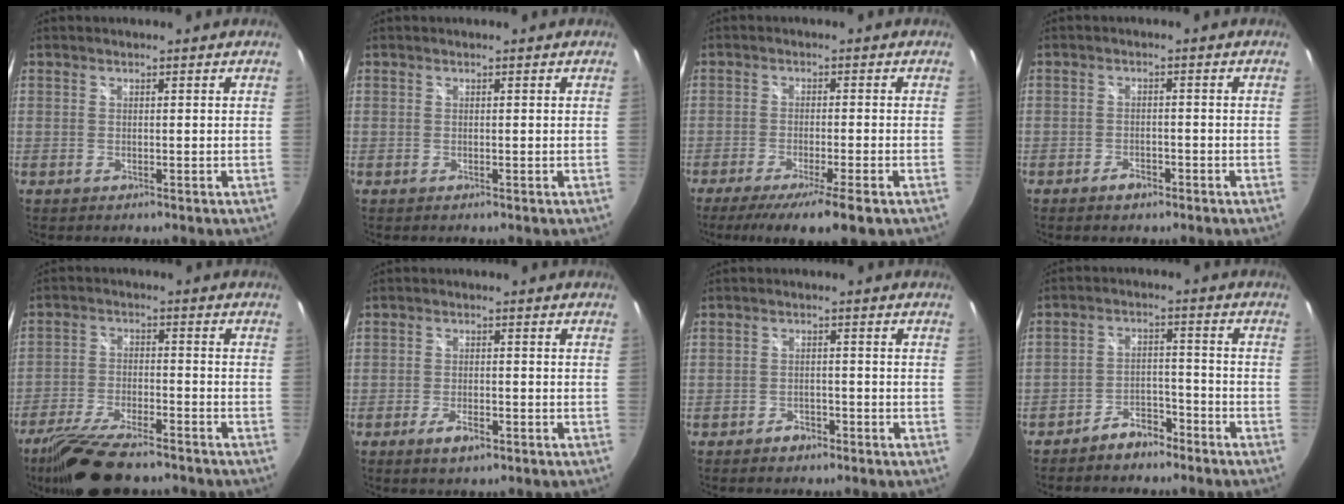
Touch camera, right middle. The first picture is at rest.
{"total": 0.0}
{"total": 10.6, "force": [-7.4, 0.8, 7.5], "torque": [-0.146, -0.039, -0.119]}
{"total": 2.5, "force": [-1.8, 1.2, 1.2], "torque": [-0.026, 0.001, -0.030]}
{"total": 14.0, "force": [-11.3, 3.5, 7.4], "torque": [-0.157, -0.029, -0.197]}
{"total": 4.0, "force": [-2.3, 1.5, 3.0], "torque": [-0.066, -0.007, -0.041]}
{"total": 2.6, "force": [-2.0, 1.5, 0.9], "torque": [-0.023, 0.004, -0.030]}
{"total": 5.7, "force": [-4.7, 2.5, 2.0], "torque": [-0.051, 0.019, -0.071]}